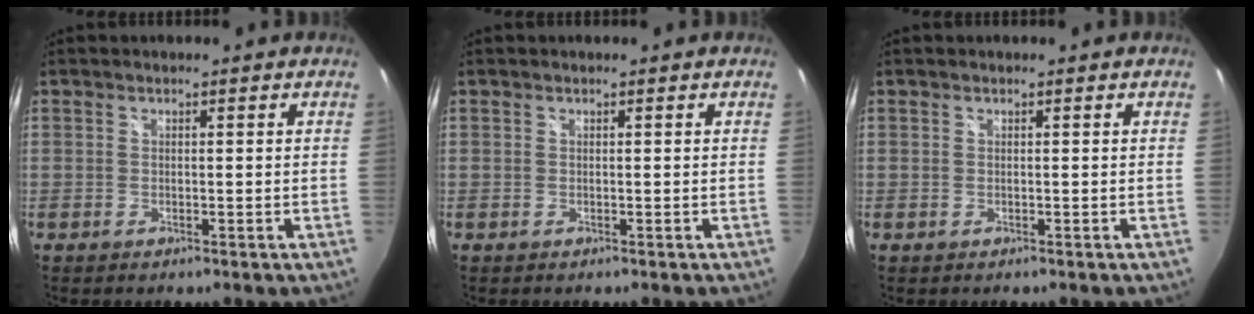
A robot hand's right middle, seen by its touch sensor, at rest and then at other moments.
{"total": 0.0}
{"total": 0.0}